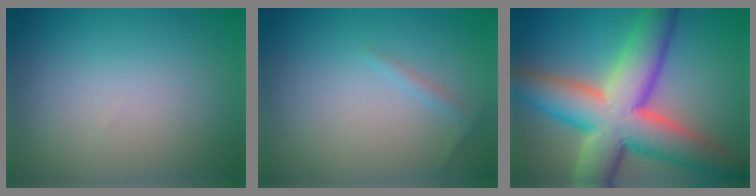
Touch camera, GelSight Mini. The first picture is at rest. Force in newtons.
{"total": 0.8, "press": 0.8, "slide": 0.0}
{"total": 12.7, "press": 12.6, "slide": 0.4}